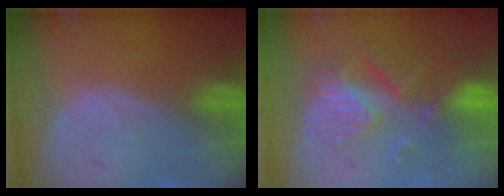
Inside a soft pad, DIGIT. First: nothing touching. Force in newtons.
{"total": 8.7, "press": 7.8, "slide": 4.0}